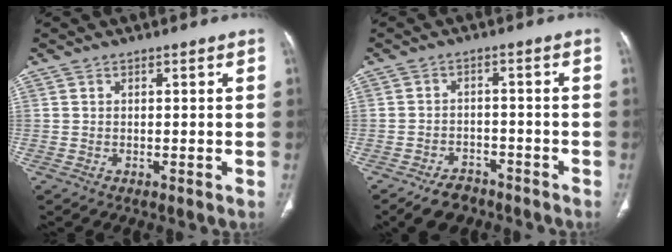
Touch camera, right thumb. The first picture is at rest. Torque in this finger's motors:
{"motor_torque": [0.59, 1.06, -0.16, -0.24, 0.03]}